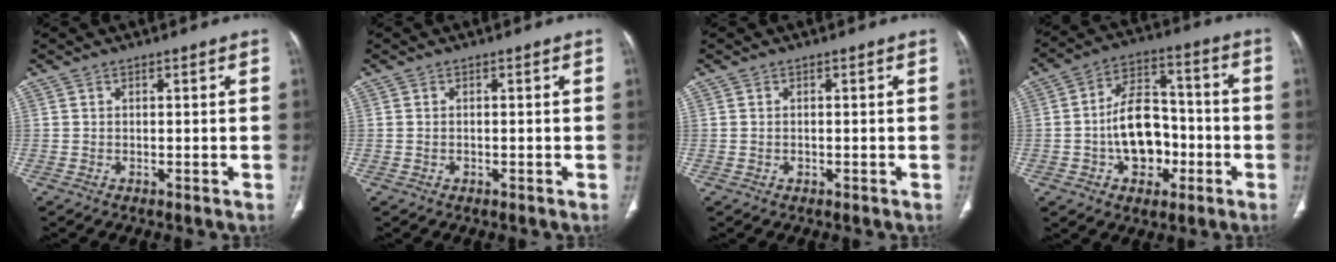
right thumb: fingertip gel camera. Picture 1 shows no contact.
{"total": 0.5, "force": [-0.2, 0.4, 0.2], "torque": [-0.008, 0.004, -0.001]}
{"total": 0.6, "force": [-0.1, 0.5, 0.3], "torque": [-0.010, 0.003, -0.001]}
{"total": 13.8, "force": [-3.2, 9.4, 9.6], "torque": [-0.119, 0.042, -0.053]}